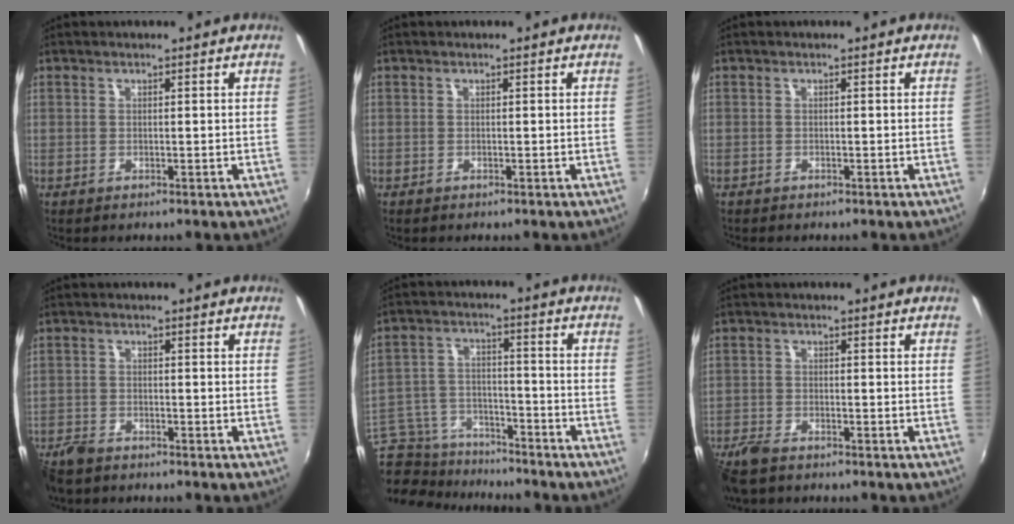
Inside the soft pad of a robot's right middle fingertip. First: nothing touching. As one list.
[{"total": 0.0}, {"total": 0.7, "force": [-0.6, 0.4, 0.0], "torque": [-0.003, 0.000, -0.012]}, {"total": 5.7, "force": [-4.8, 2.2, 2.0], "torque": [-0.062, -0.016, -0.092]}, {"total": 19.2, "force": [-13.6, 9.7, 9.5], "torque": [-0.249, -0.023, -0.223]}, {"total": 6.1, "force": [-5.1, 1.9, 2.8], "torque": [-0.080, -0.022, -0.102]}]